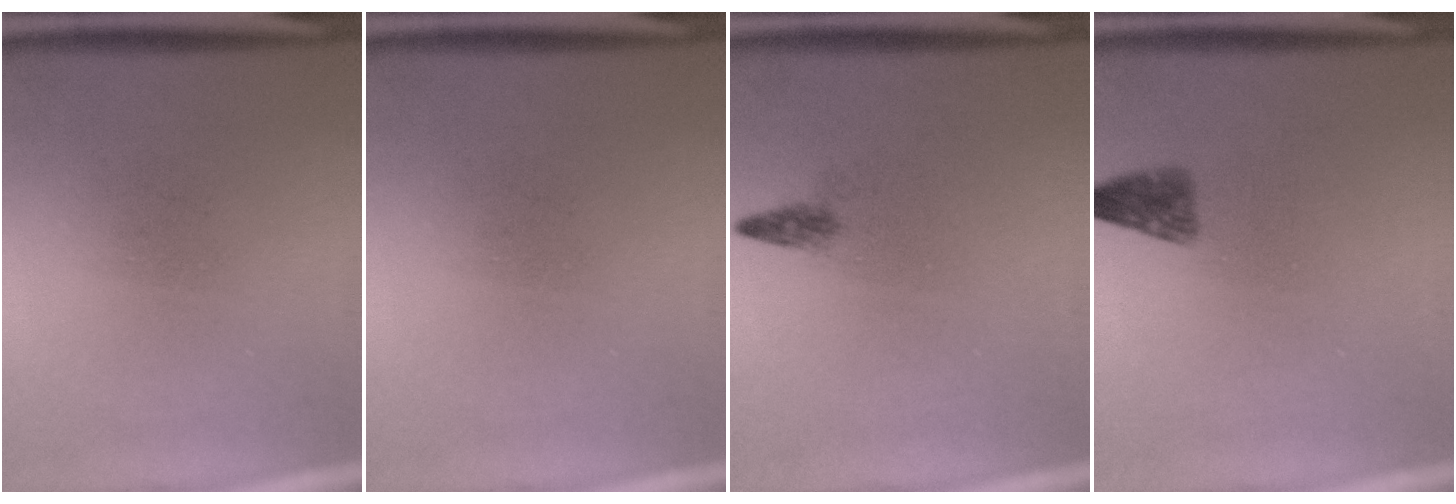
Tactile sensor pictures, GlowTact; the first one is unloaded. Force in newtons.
{"total": 0.0}
{"total": 1.1}
{"total": 2.5}